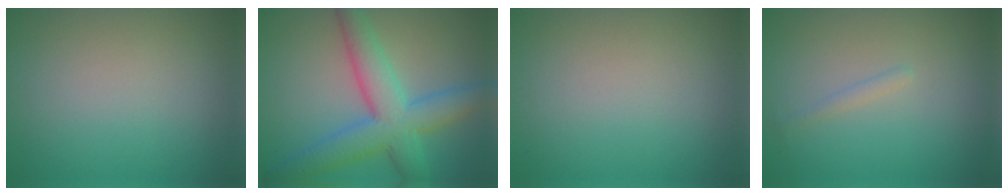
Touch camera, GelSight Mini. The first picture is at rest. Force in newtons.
{"total": 7.4, "press": 7.4, "slide": 0.3}
{"total": 0.0}
{"total": 0.7, "press": 0.7, "slide": 0.1}